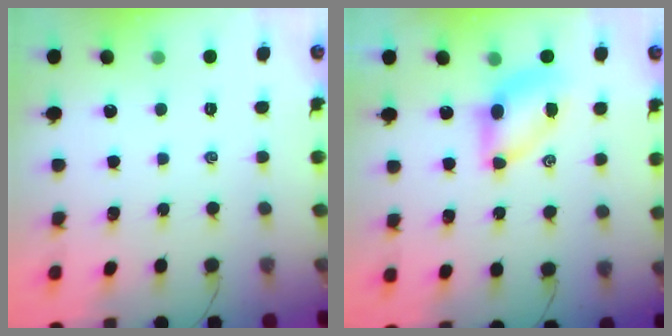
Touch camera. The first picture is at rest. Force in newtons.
{"total": 6.9, "press": 6.8, "slide": 0.6}